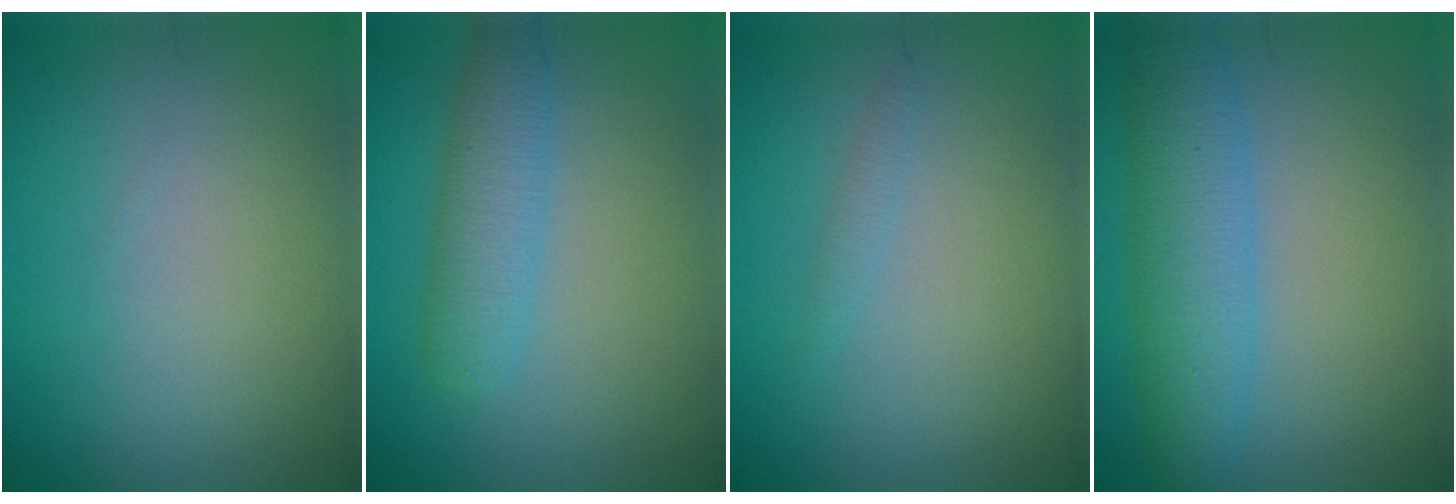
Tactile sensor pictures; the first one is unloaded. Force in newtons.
{"total": 3.7, "press": 3.7, "slide": 0.2}
{"total": 0.8, "press": 0.8, "slide": 0.1}
{"total": 5.6, "press": 5.6, "slide": 0.1}